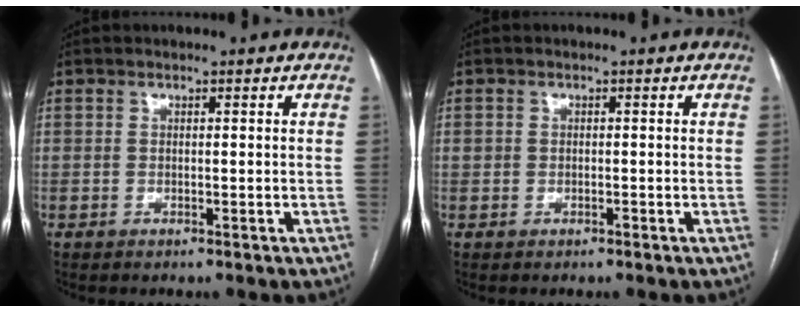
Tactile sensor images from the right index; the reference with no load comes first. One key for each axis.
{"total": 0.9, "fx": -0.2, "fy": 0.8, "fz": 0.4, "tx": -0.007, "ty": 0.008, "tz": 0.001}